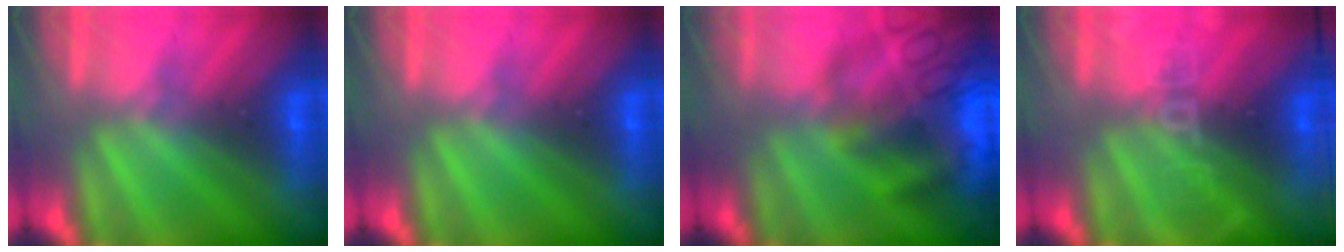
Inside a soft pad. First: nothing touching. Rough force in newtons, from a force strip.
{"total": 0.0}
{"total": 7.7}
{"total": 8.0}